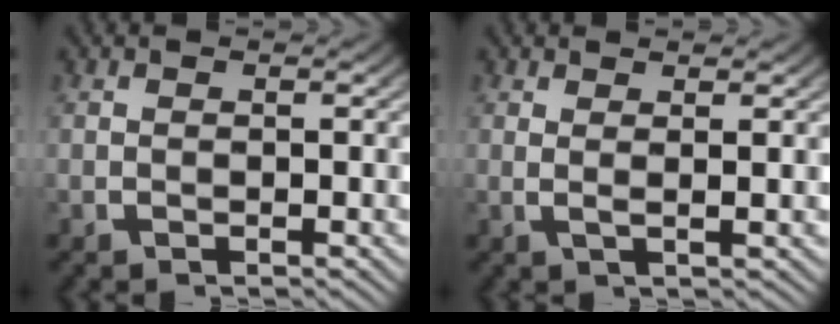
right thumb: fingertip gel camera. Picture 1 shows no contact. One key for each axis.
{"total": 1.3, "fx": 0.8, "fy": -0.2, "fz": 1.0, "tx": -0.024, "ty": -0.005, "tz": 0.017}